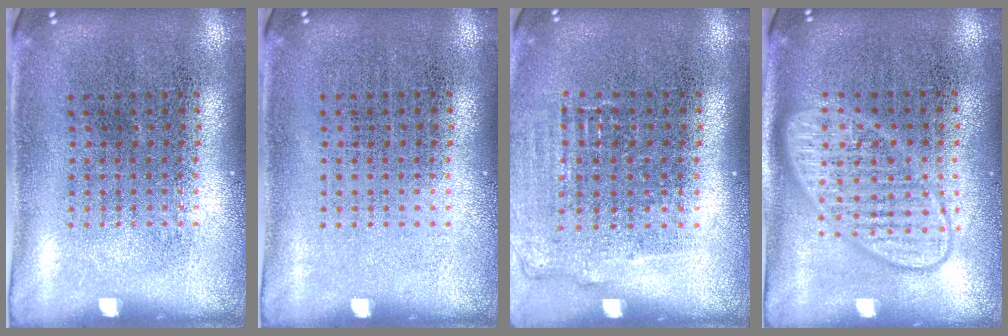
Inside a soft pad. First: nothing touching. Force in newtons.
{"total": 0.0}
{"total": 1.1, "press": 1.1, "slide": 0.4}
{"total": 2.9, "press": 2.9, "slide": 0.4}